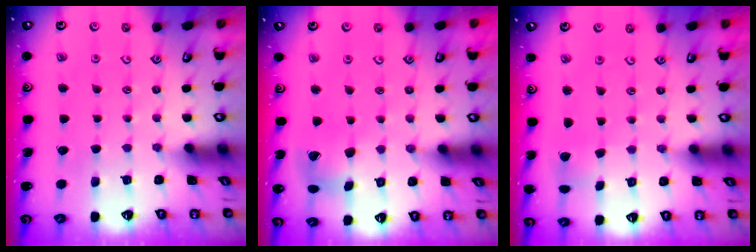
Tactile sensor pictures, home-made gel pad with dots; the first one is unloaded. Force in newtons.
{"total": 11.2, "press": 11.1, "slide": 1.5}
{"total": 1.9, "press": 1.9, "slide": 0.1}